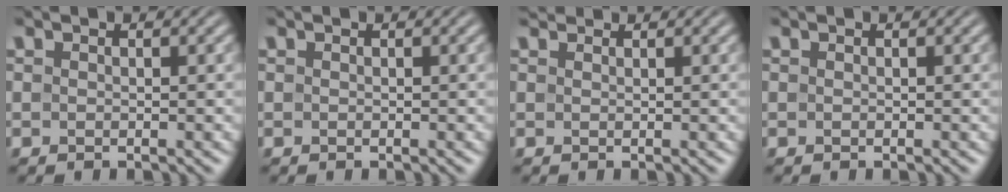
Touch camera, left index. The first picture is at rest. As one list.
[{"total": 0.0}, {"total": 1.6, "force": [1.5, 0.2, 0.5], "torque": [-0.016, 0.001, 0.017]}, {"total": 0.0}]